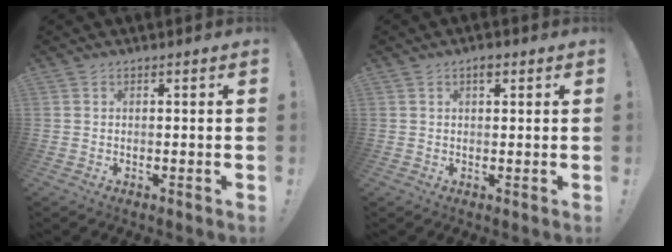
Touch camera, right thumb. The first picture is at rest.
{"total": 1.9, "force": [1.2, 1.0, 1.2], "torque": [-0.011, -0.004, 0.017]}